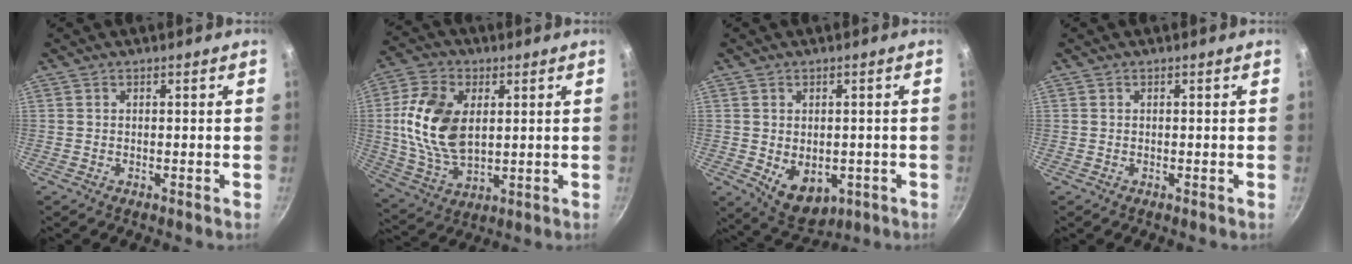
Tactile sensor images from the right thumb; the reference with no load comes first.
{"total": 15.7, "force": [2.4, 9.7, 12.1], "torque": [-0.220, -0.006, 0.049]}
{"total": 8.1, "force": [-1.4, 5.7, 5.6], "torque": [-0.062, -0.009, -0.001]}
{"total": 0.0}